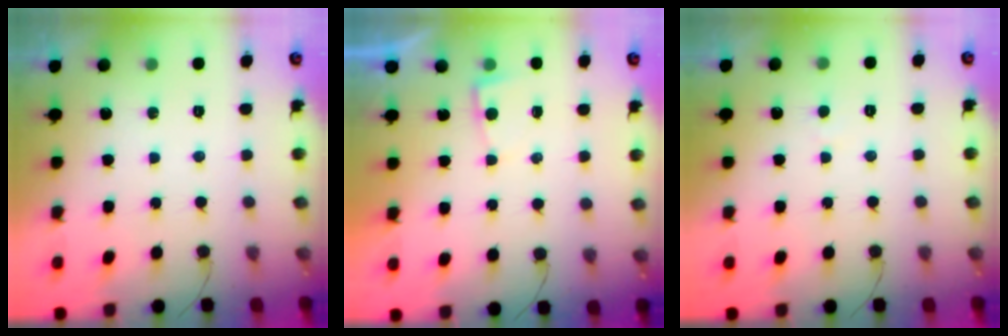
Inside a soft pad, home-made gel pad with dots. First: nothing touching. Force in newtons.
{"total": 1.8, "press": 1.8, "slide": 0.2}
{"total": 1.6, "press": 1.6, "slide": 0.1}